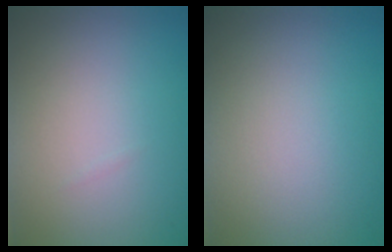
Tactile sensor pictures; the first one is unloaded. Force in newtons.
{"total": 0.0}